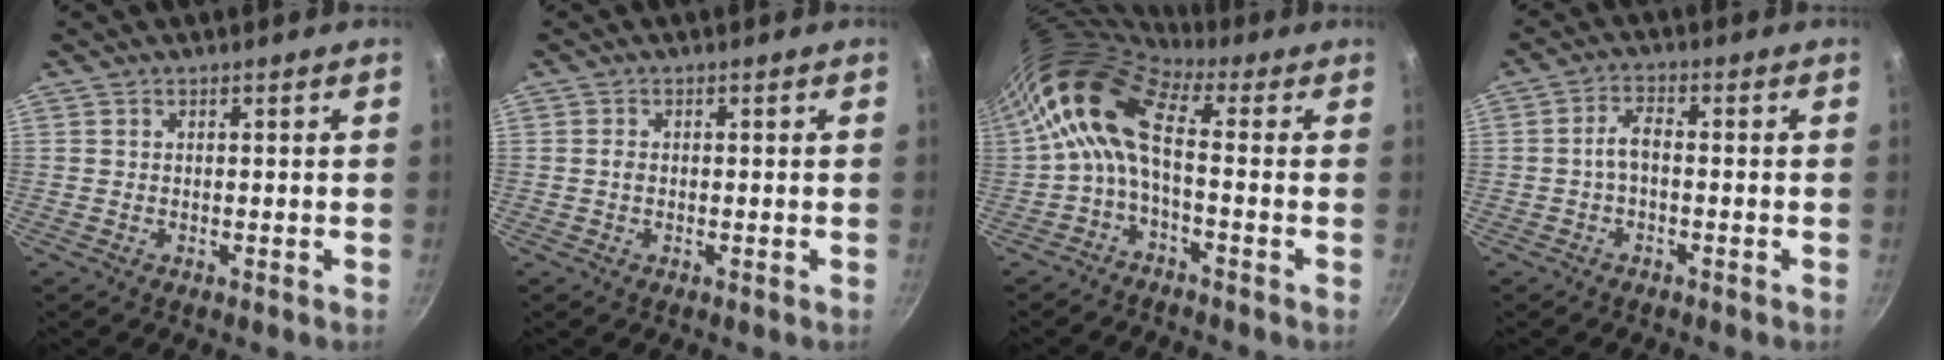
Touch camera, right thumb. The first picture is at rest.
{"total": 1.0, "force": [0.0, 0.8, 0.6], "torque": [-0.012, 0.004, -0.001]}
{"total": 10.8, "force": [0.3, 4.7, 9.7], "torque": [-0.203, 0.024, -0.013]}
{"total": 3.5, "force": [-1.0, 1.6, 3.0], "torque": [-0.060, 0.022, -0.024]}